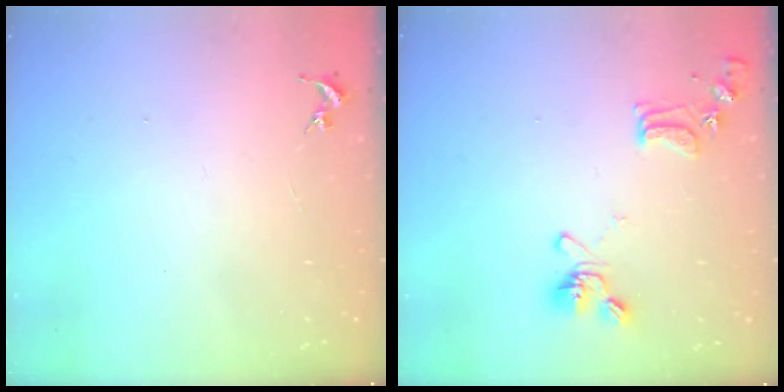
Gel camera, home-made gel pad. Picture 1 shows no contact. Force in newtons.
{"total": 13.1, "press": 13.0, "slide": 1.9}